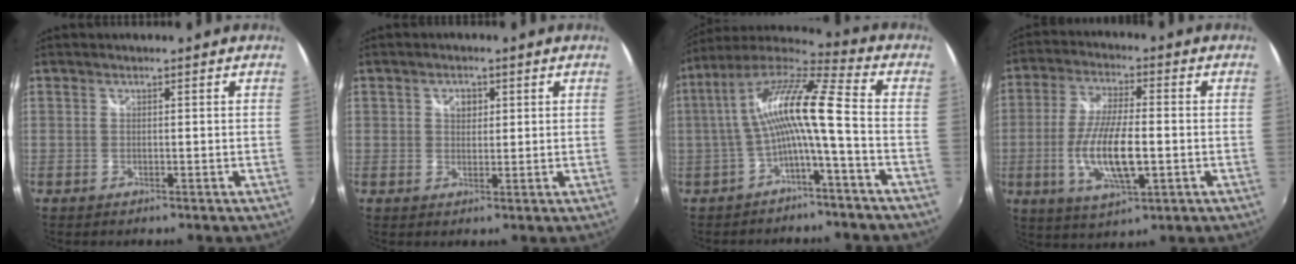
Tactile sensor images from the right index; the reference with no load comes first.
{"total": 2.7, "force": [0.8, 2.2, 1.3], "torque": [-0.015, 0.005, 0.013]}
{"total": 12.5, "force": [-1.7, 0.5, 12.4], "torque": [-0.240, 0.017, -0.032]}
{"total": 12.7, "force": [-2.8, 3.7, 11.9], "torque": [-0.238, -0.010, -0.051]}